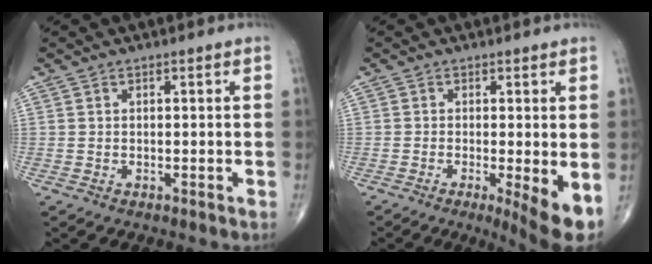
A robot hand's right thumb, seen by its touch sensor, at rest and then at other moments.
{"total": 6.9, "force": [-1.8, 1.4, 6.6], "torque": [-0.102, -0.020, -0.029]}